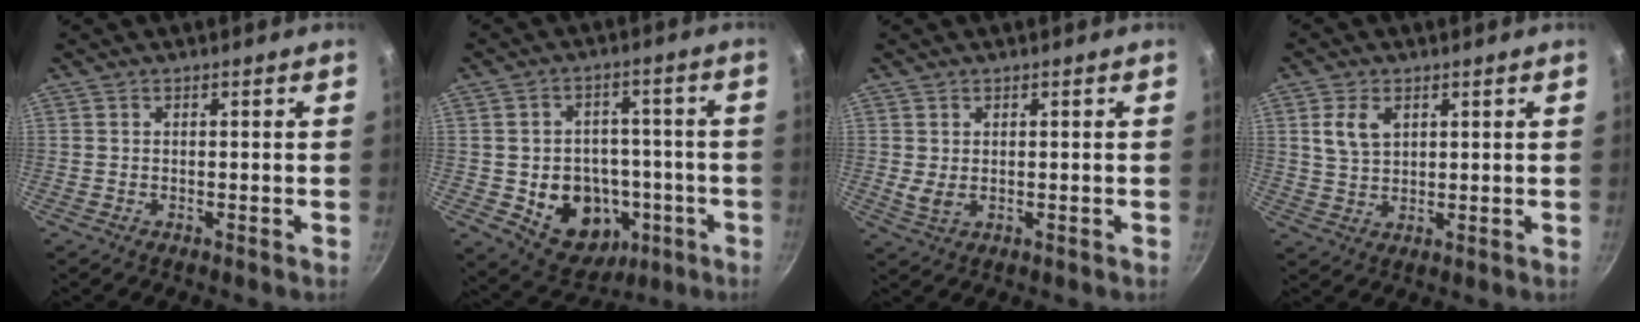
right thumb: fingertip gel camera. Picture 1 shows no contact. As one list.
[{"total": 14.5, "force": [-4.0, 11.2, 8.3], "torque": [-0.084, 0.026, -0.043]}, {"total": 2.4, "force": [0.1, 1.5, 1.9], "torque": [-0.041, -0.006, 0.009]}, {"total": 5.5, "force": [2.1, 3.6, 3.7], "torque": [-0.062, -0.006, 0.045]}]